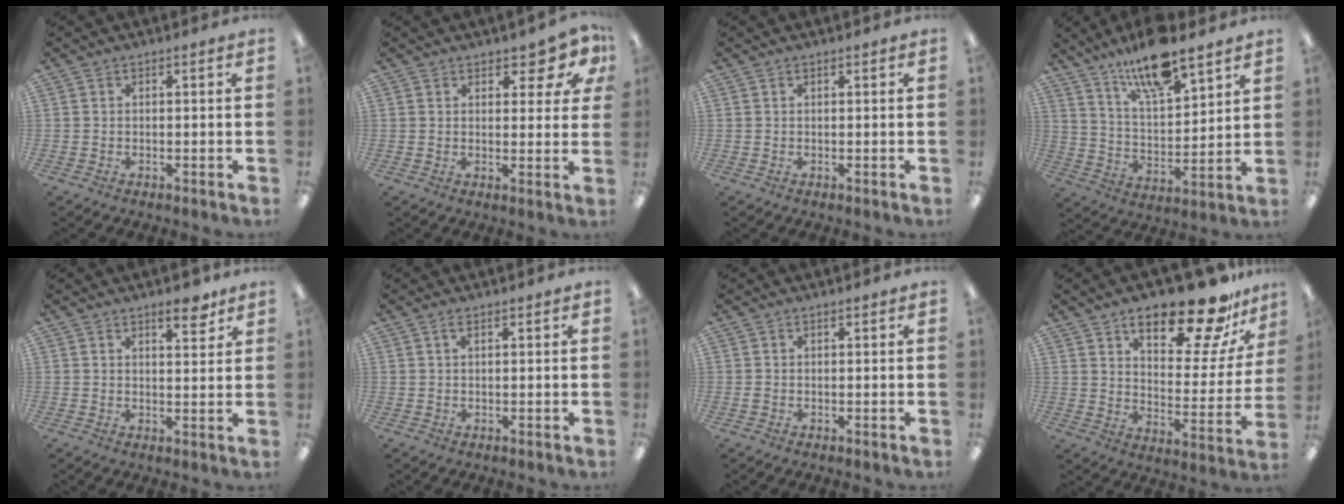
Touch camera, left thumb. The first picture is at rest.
{"total": 6.1, "force": [4.1, 2.7, 3.7], "torque": [-0.040, -0.023, 0.068]}
{"total": 0.0}
{"total": 14.6, "force": [11.8, 3.9, 7.8], "torque": [-0.142, -0.065, 0.204]}
{"total": 5.3, "force": [3.8, 1.9, 3.1], "torque": [-0.023, -0.025, 0.058]}
{"total": 1.5, "force": [0.8, 0.6, 1.2], "torque": [-0.018, 0.000, 0.012]}
{"total": 0.6, "force": [0.1, 0.5, 0.3], "torque": [-0.008, 0.003, 0.001]}
{"total": 21.7, "force": [15.8, 7.4, 12.8], "torque": [-0.177, -0.103, 0.257]}